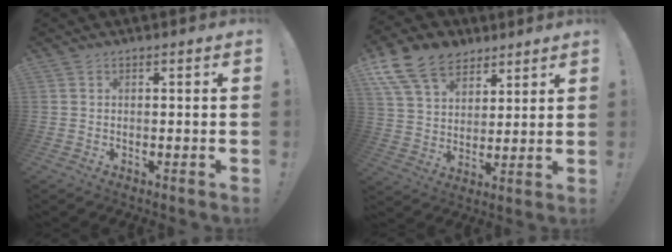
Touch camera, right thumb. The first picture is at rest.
{"total": 15.7, "force": [9.6, 10.3, 6.9], "torque": [-0.120, -0.054, 0.182]}